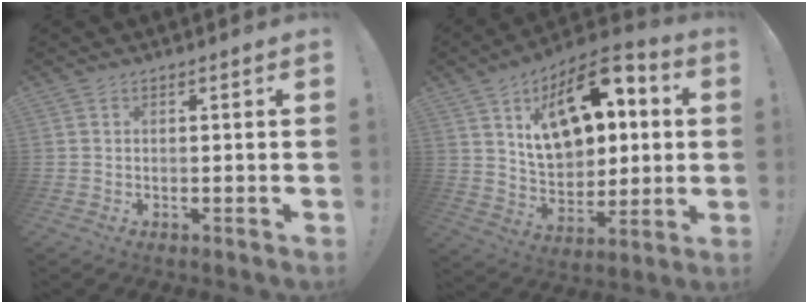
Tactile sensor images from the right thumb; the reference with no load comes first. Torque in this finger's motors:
{"motor_torque": [2.51, 2.50, 0.32, 0.21, 0.39]}